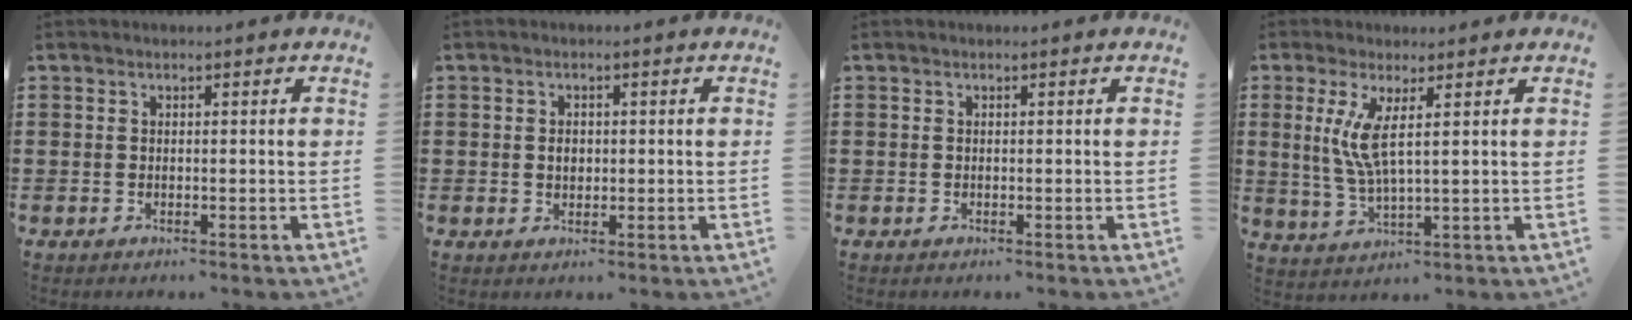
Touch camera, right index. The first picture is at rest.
{"total": 1.7, "force": [0.1, 1.2, 1.2], "torque": [-0.026, 0.007, 0.000]}
{"total": 0.0}
{"total": 6.4, "force": [1.9, 1.0, 6.1], "torque": [-0.136, -0.012, 0.027]}